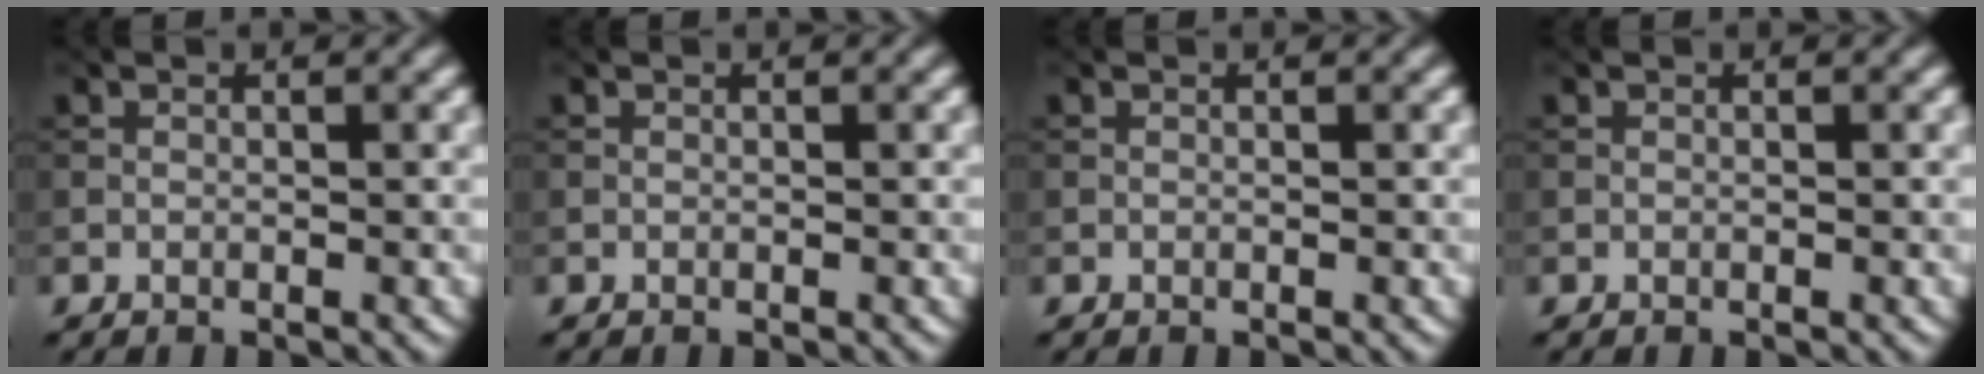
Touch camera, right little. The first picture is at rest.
{"total": 0.0}
{"total": 0.0}
{"total": 0.0}